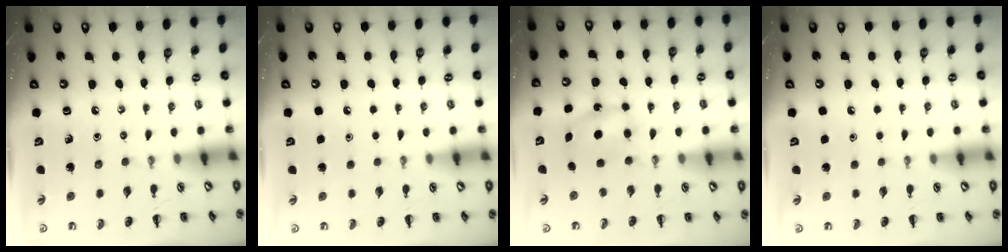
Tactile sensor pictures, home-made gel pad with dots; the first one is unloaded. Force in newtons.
{"total": 1.7, "press": 1.7, "slide": 0.1}
{"total": 5.1, "press": 4.9, "slide": 1.5}
{"total": 1.8, "press": 1.7, "slide": 0.1}